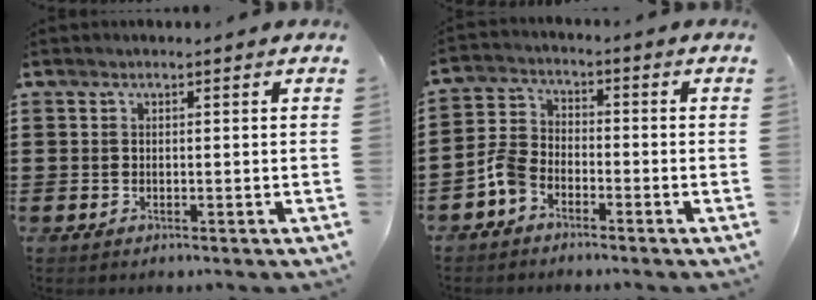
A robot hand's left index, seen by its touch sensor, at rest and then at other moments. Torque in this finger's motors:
{"motor_torque": [0.90, 0.80, 0.21, 0.09]}